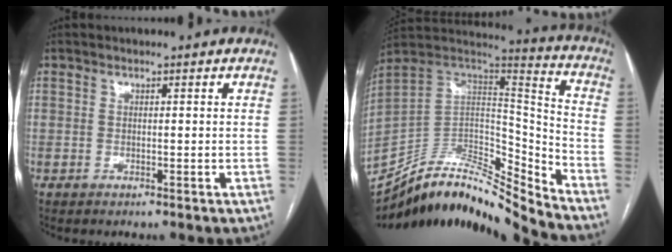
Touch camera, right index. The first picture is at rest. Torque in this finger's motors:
{"motor_torque": [-1.03, -1.11, -1.05, -0.21]}